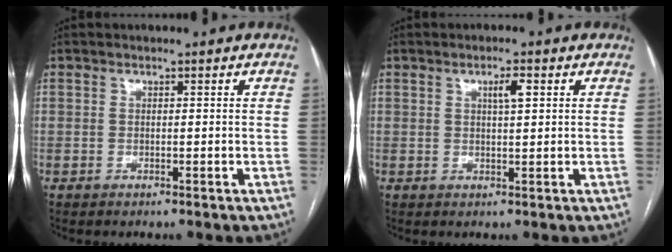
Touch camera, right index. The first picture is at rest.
{"total": 2.5, "force": [1.0, 0.4, 2.3], "torque": [-0.040, 0.001, 0.017]}